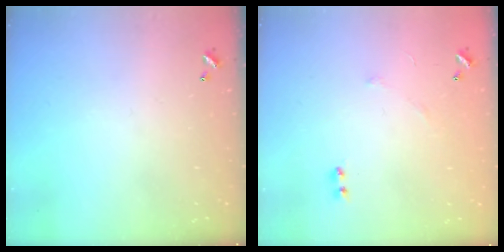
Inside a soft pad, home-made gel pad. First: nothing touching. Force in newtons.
{"total": 5.7, "press": 5.6, "slide": 0.8}